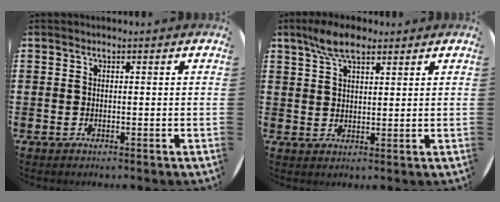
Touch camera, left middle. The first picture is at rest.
{"total": 5.8, "force": [4.1, 2.1, 3.4], "torque": [-0.076, 0.003, 0.075]}